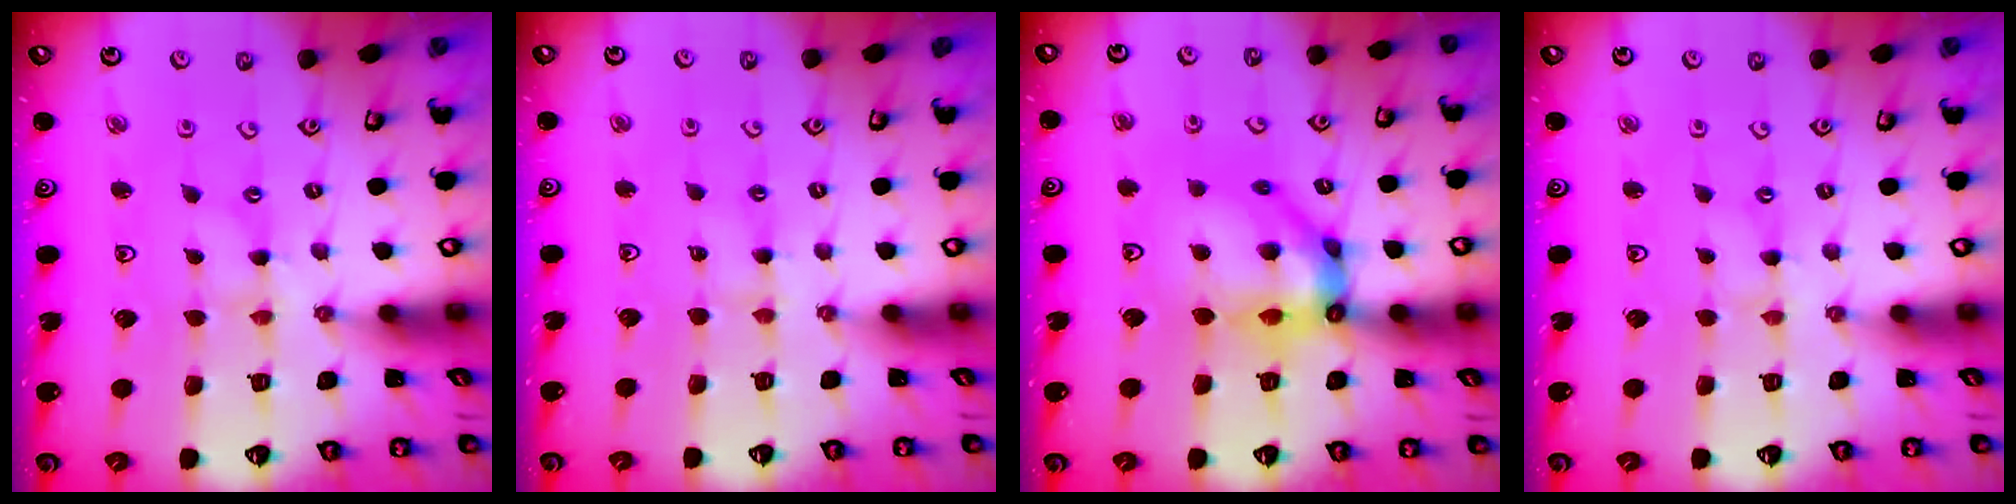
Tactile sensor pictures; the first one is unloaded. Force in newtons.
{"total": 2.6, "press": 2.6, "slide": 0.3}
{"total": 14.2, "press": 14.1, "slide": 1.9}
{"total": 0.0}